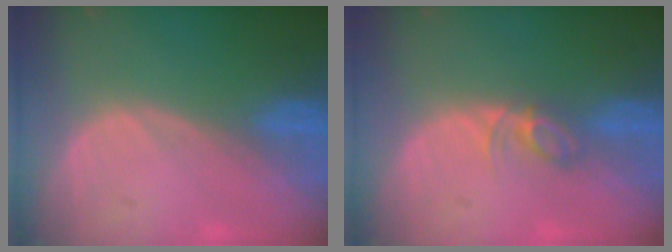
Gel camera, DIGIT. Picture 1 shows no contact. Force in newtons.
{"total": 2.8, "press": 2.8, "slide": 0.4}